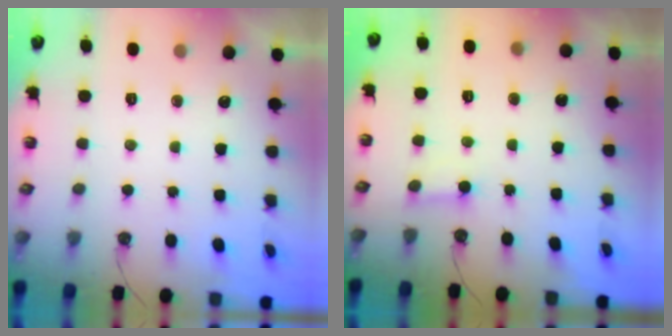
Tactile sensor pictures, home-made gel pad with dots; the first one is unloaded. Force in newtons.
{"total": 2.1, "press": 2.1, "slide": 0.1}